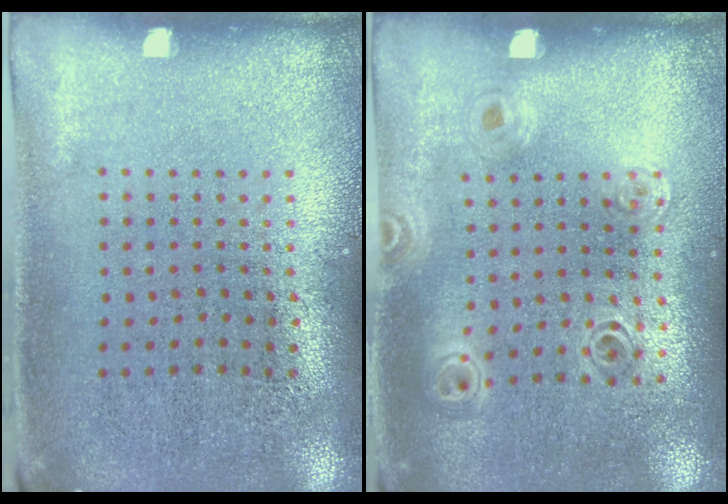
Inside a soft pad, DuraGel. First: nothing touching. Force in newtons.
{"total": 1.1, "press": 1.1, "slide": 0.2}